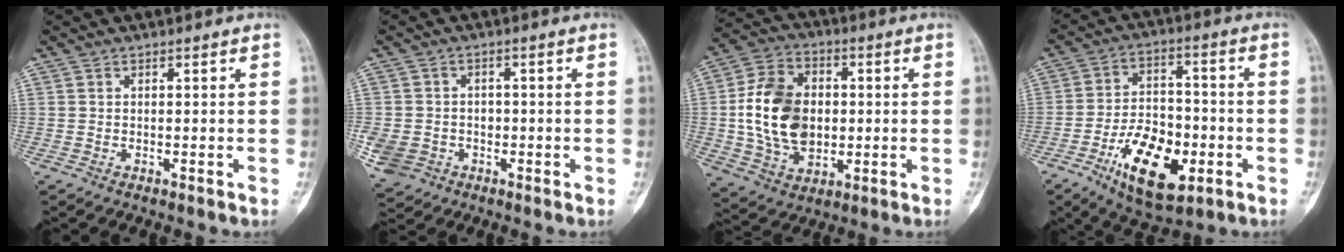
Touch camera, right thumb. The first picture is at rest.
{"total": 8.2, "force": [-2.6, 7.1, 3.1], "torque": [-0.068, 0.018, -0.033]}
{"total": 16.4, "force": [0.1, 12.0, 11.2], "torque": [-0.180, 0.010, 0.006]}
{"total": 15.3, "force": [-6.0, 8.0, 11.6], "torque": [-0.167, 0.021, -0.097]}